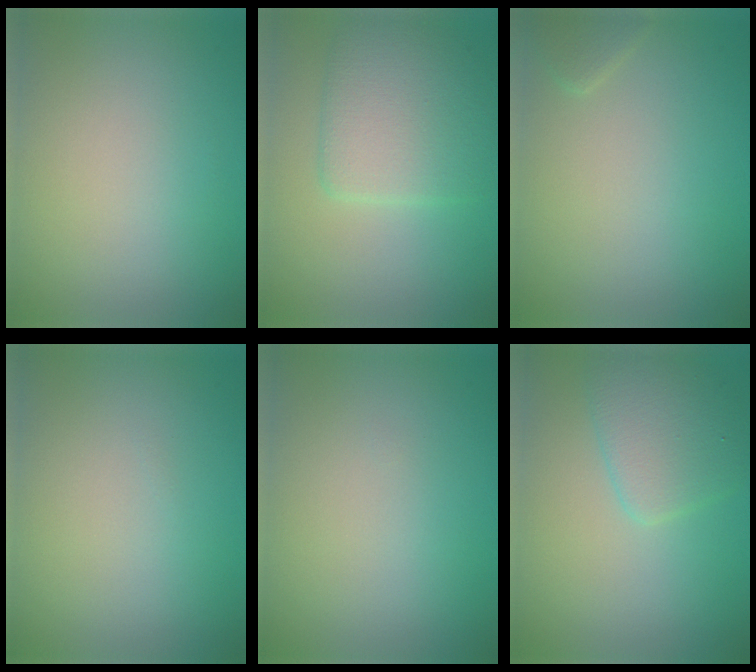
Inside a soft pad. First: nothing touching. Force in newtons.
{"total": 5.2, "press": 5.2, "slide": 0.5}
{"total": 1.1, "press": 1.1, "slide": 0.1}
{"total": 0.0}
{"total": 0.0}
{"total": 3.5, "press": 3.5, "slide": 0.1}